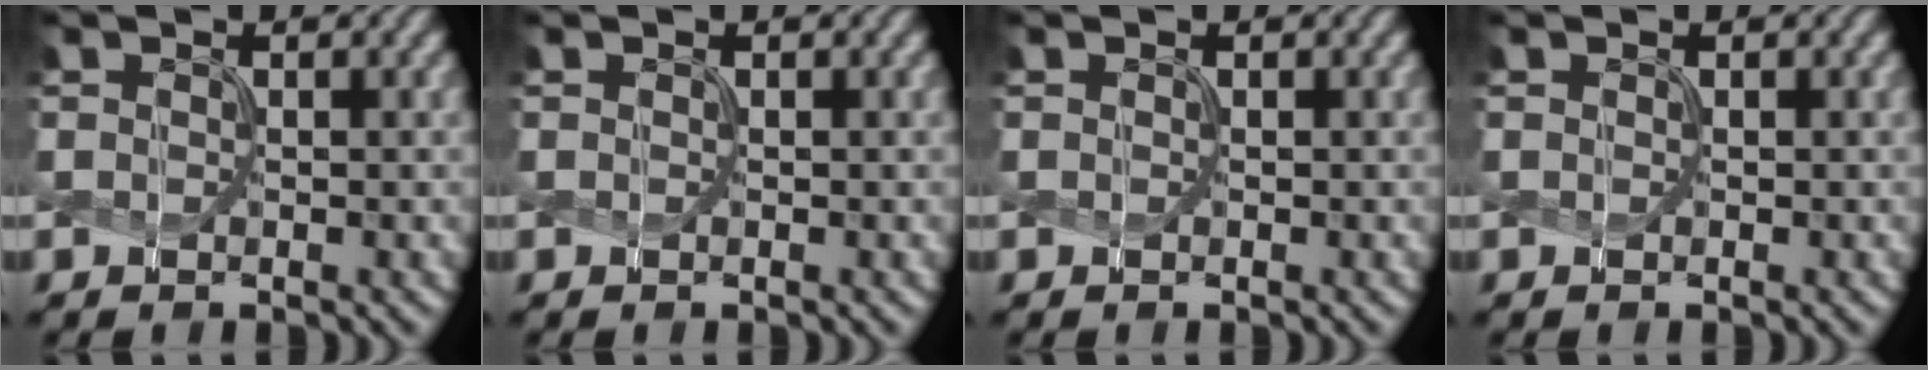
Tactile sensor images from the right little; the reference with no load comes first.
{"total": 0.0}
{"total": 0.0}
{"total": 0.0}